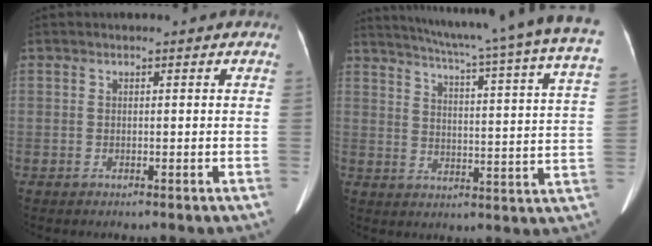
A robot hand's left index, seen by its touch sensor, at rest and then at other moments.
{"total": 27.4, "force": [22.9, -0.2, 15.1], "torque": [-0.228, -0.065, 0.275]}